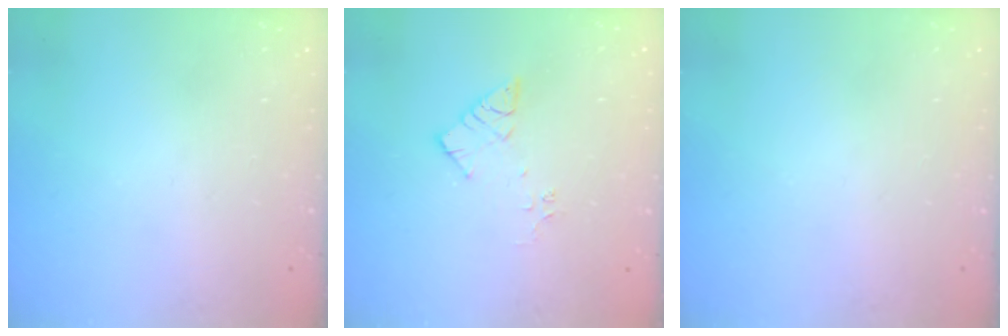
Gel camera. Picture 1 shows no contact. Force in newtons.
{"total": 7.2, "press": 7.2, "slide": 0.5}
{"total": 0.0}